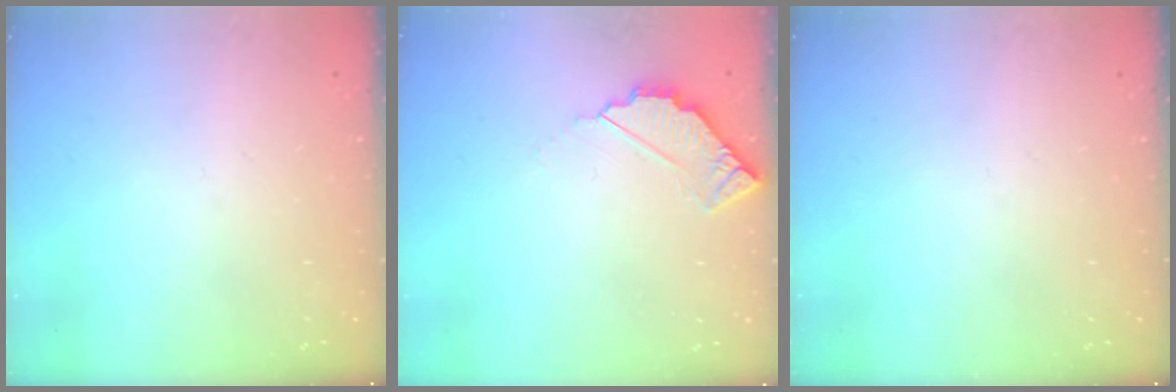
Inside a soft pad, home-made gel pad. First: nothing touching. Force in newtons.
{"total": 3.7, "press": 3.7, "slide": 0.3}
{"total": 0.0}